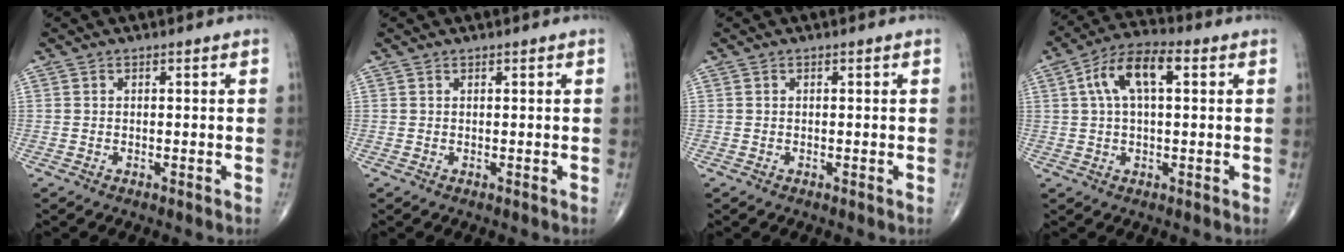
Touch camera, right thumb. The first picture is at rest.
{"total": 0.0}
{"total": 0.0}
{"total": 10.1, "force": [2.7, 4.5, 8.6], "torque": [-0.164, 0.026, 0.042]}